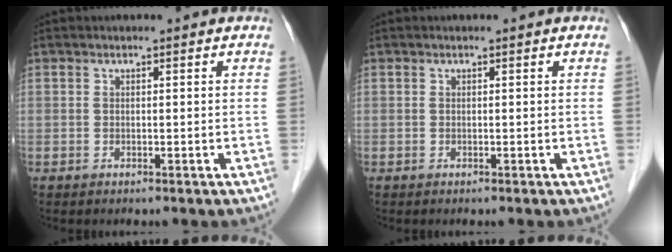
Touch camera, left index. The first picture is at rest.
{"total": 0.0}